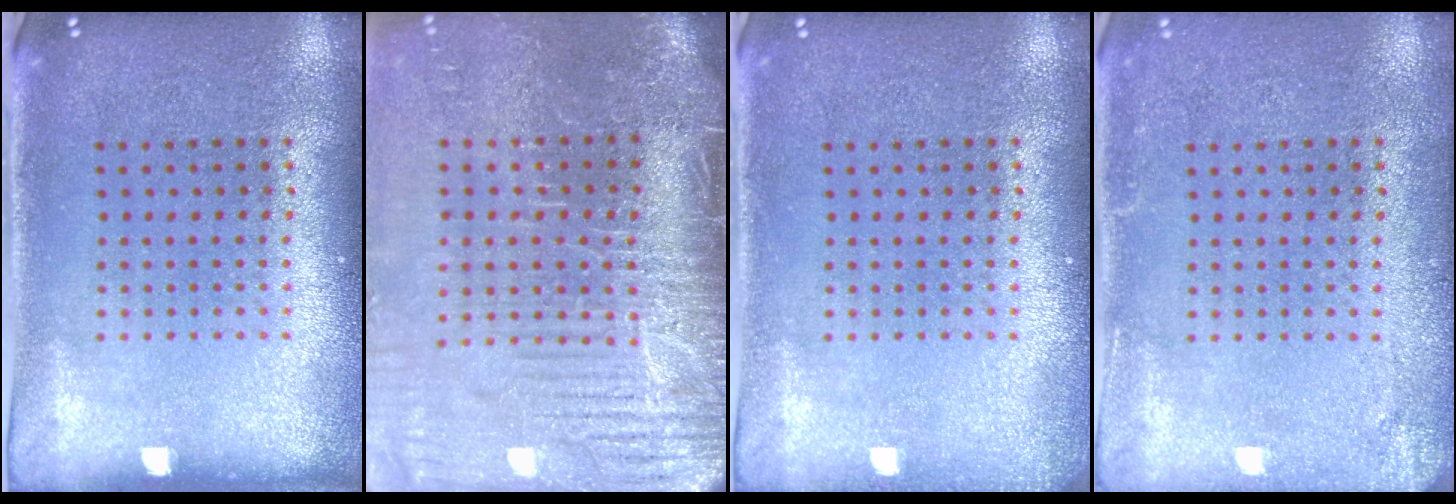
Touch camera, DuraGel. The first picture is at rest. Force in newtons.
{"total": 4.7, "press": 4.1, "slide": 2.3}
{"total": 0.9, "press": 0.8, "slide": 0.2}
{"total": 2.0, "press": 1.9, "slide": 0.1}